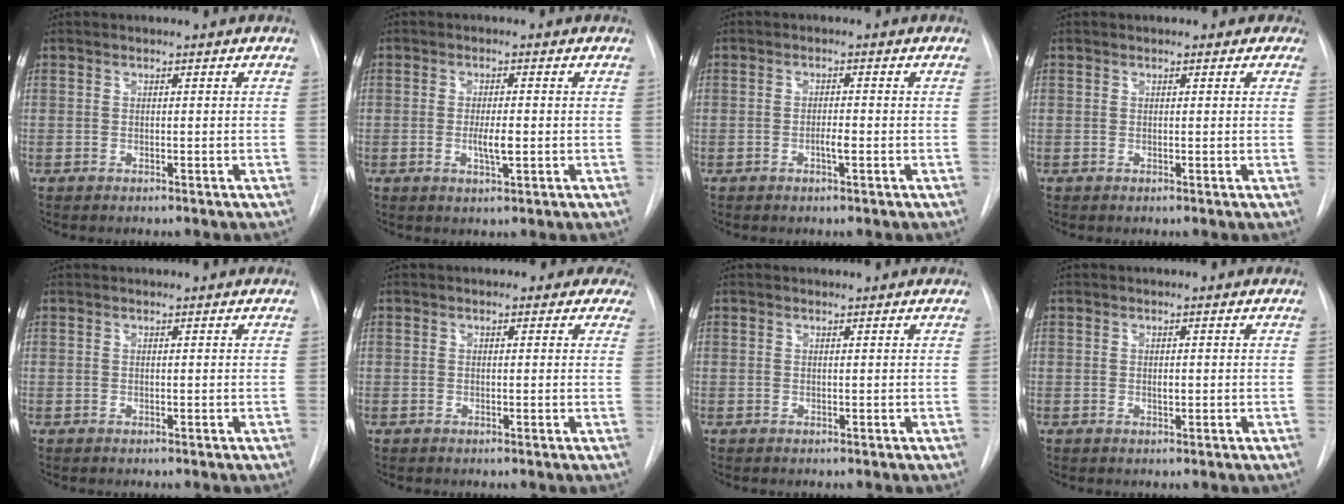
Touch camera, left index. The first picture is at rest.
{"total": 3.2, "force": [-0.5, 0.6, 3.1], "torque": [-0.058, -0.003, -0.008]}
{"total": 1.7, "force": [-0.6, 0.2, 1.6], "torque": [-0.029, 0.000, -0.012]}
{"total": 2.0, "force": [1.5, 1.3, 0.3], "torque": [0.012, -0.005, 0.003]}
{"total": 0.8, "force": [0.7, 0.1, 0.1], "torque": [-0.003, 0.019, 0.017]}
{"total": 2.8, "force": [2.1, 1.8, 0.4], "torque": [0.016, -0.007, 0.006]}
{"total": 0.7, "force": [0.7, 0.1, -0.1], "torque": [-0.003, 0.005, 0.010]}
{"total": 0.7, "force": [0.1, 0.3, 0.6], "torque": [-0.011, -0.001, 0.001]}